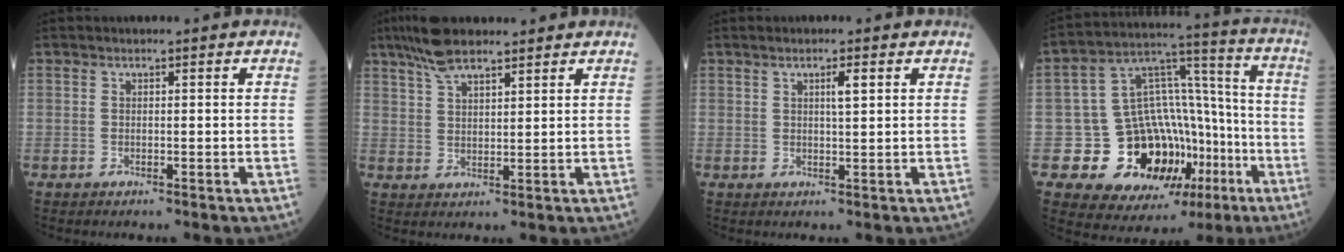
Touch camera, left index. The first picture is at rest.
{"total": 6.2, "force": [5.0, 1.5, 3.4], "torque": [-0.075, 0.019, 0.096]}
{"total": 2.1, "force": [0.9, 0.1, 1.8], "torque": [-0.034, 0.003, 0.017]}
{"total": 17.7, "force": [-7.1, 12.6, 10.1], "torque": [-0.144, 0.061, -0.092]}